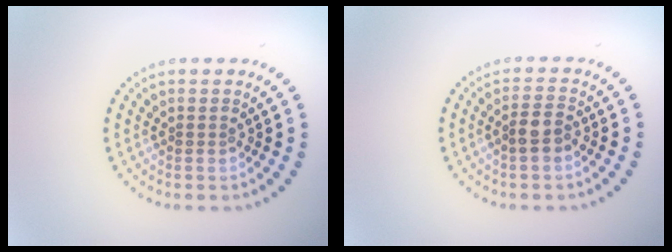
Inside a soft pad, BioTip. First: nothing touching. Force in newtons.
{"total": 1.9, "press": 1.8, "slide": 0.7}